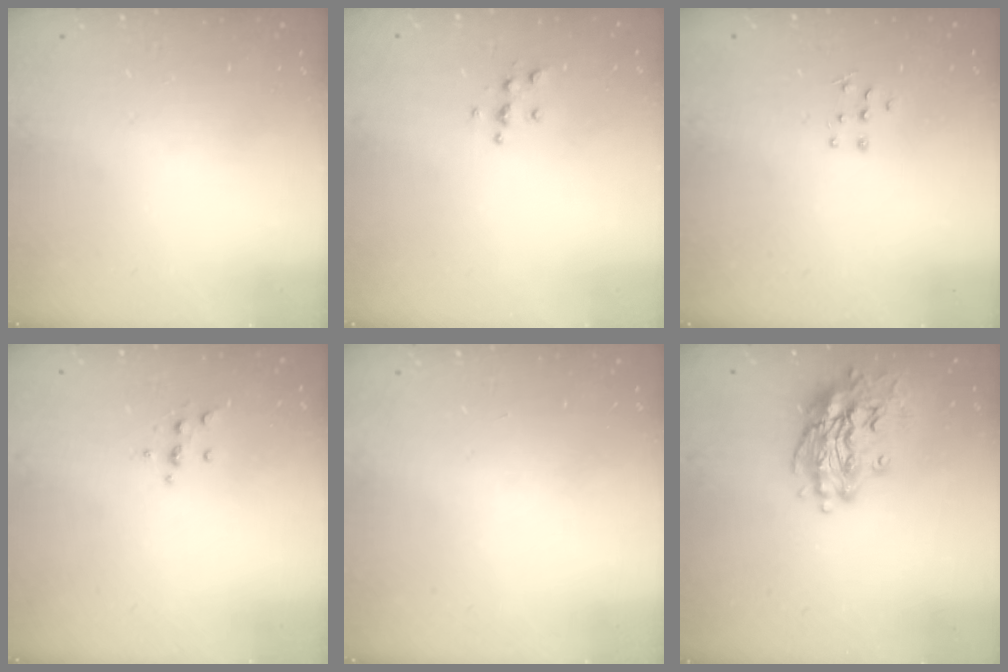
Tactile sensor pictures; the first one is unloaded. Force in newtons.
{"total": 5.4, "press": 5.4, "slide": 0.5}
{"total": 5.0, "press": 4.9, "slide": 0.5}
{"total": 3.5, "press": 3.3, "slide": 1.0}
{"total": 0.0}
{"total": 15.4, "press": 15.2, "slide": 2.6}